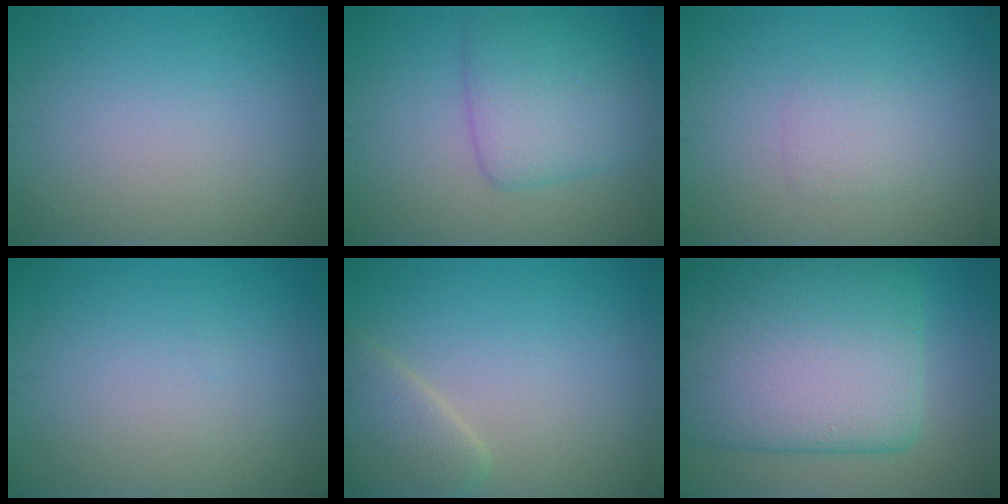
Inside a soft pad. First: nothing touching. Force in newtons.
{"total": 4.9, "press": 4.9, "slide": 0.2}
{"total": 1.4, "press": 1.4, "slide": 0.1}
{"total": 0.0}
{"total": 3.0, "press": 3.0, "slide": 0.3}
{"total": 13.8, "press": 13.8, "slide": 0.9}